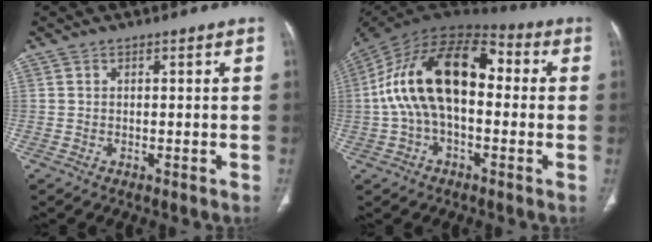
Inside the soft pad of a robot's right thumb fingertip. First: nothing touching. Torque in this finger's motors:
{"motor_torque": [0.60, 0.79, 2.26, -0.53, 0.28]}